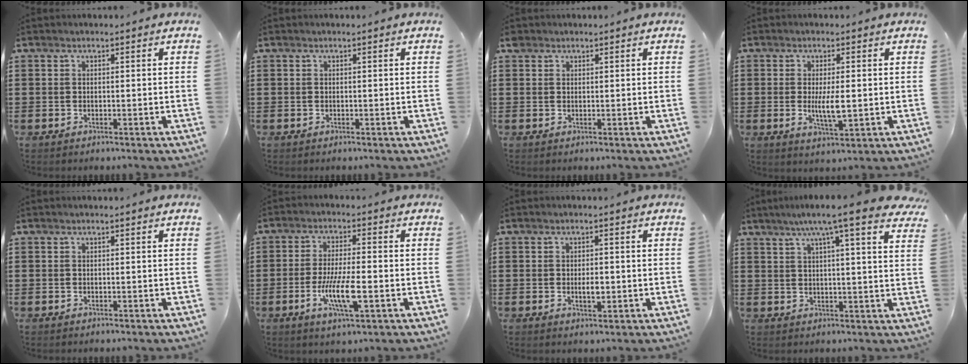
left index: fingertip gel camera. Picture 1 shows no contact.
{"total": 0.0}
{"total": 1.2, "force": [0.9, 0.7, 0.3], "torque": [-0.008, 0.004, 0.016]}
{"total": 5.1, "force": [0.0, 1.2, 4.9], "torque": [-0.095, -0.010, -0.006]}
{"total": 0.0}
{"total": 7.9, "force": [-2.3, 1.7, 7.4], "torque": [-0.145, -0.009, -0.042]}
{"total": 2.6, "force": [-0.1, 1.0, 2.4], "torque": [-0.037, -0.004, -0.004]}
{"total": 7.8, "force": [5.7, 0.0, 5.4], "torque": [-0.107, -0.021, 0.091]}